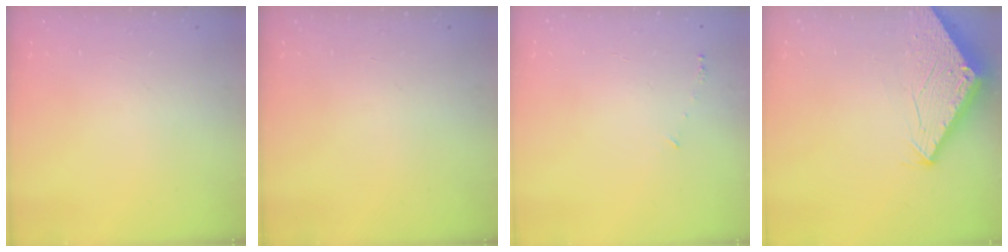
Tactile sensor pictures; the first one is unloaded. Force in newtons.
{"total": 0.0}
{"total": 3.2, "press": 3.2, "slide": 0.2}
{"total": 2.8, "press": 2.8, "slide": 0.1}